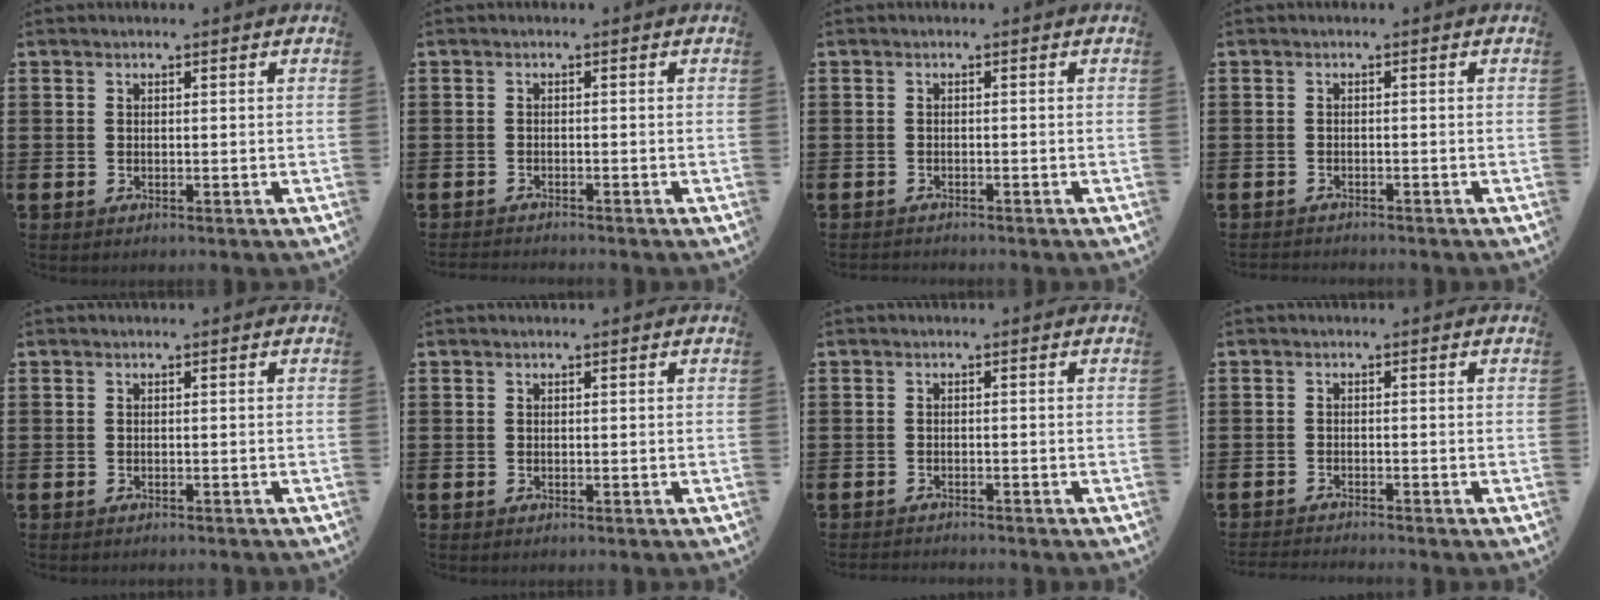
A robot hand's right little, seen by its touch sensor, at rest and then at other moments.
{"total": 0.9, "force": [-0.9, -0.1, 0.0], "torque": [-0.002, -0.001, -0.019]}
{"total": 0.6, "force": [-0.6, 0.0, 0.0], "torque": [0.000, -0.002, -0.013]}
{"total": 0.8, "force": [-0.8, 0.0, 0.0], "torque": [-0.002, -0.001, -0.016]}
{"total": 0.0}
{"total": 0.0}
{"total": 0.9, "force": [-0.9, 0.0, -0.1], "torque": [-0.001, 0.000, -0.019]}
{"total": 1.1, "force": [-1.1, -0.2, 0.1], "torque": [-0.002, 0.000, -0.022]}